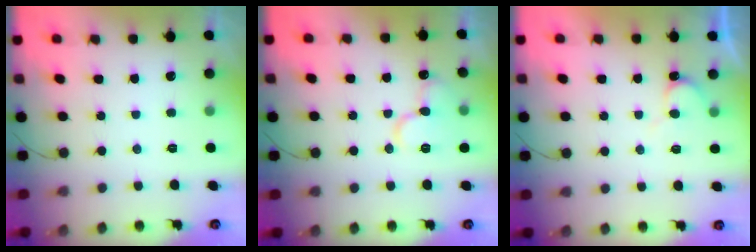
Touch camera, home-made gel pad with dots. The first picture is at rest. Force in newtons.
{"total": 12.2, "press": 12.1, "slide": 1.6}
{"total": 5.0, "press": 5.0, "slide": 0.4}